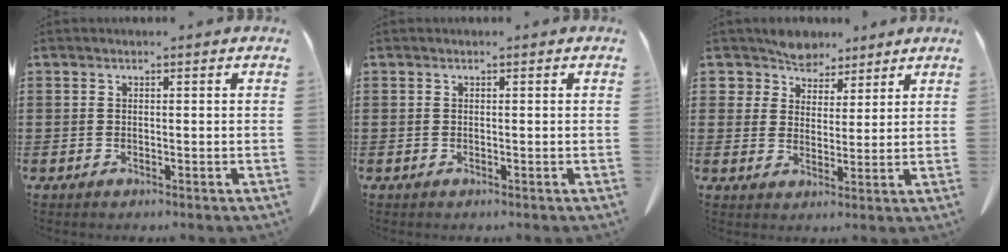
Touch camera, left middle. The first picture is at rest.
{"total": 0.0}
{"total": 5.6, "force": [5.1, 2.4, -0.2], "torque": [-0.028, -0.022, 0.095]}